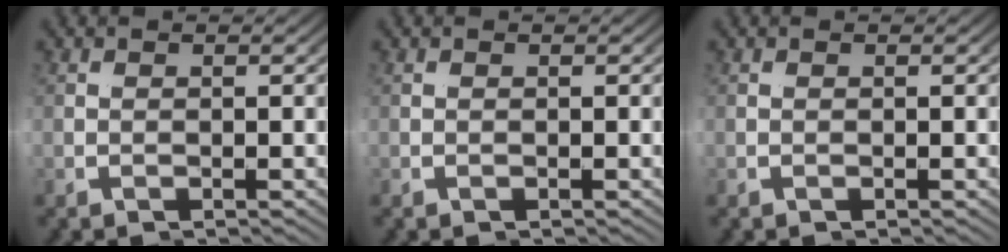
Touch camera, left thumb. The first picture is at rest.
{"total": 0.0}
{"total": 0.0}